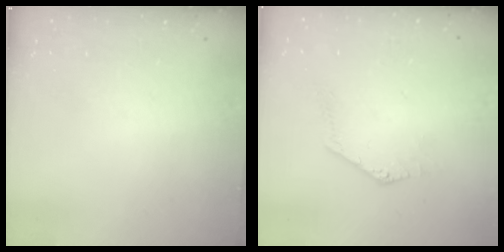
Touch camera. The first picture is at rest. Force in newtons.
{"total": 0.6, "press": 0.3, "slide": 0.5}